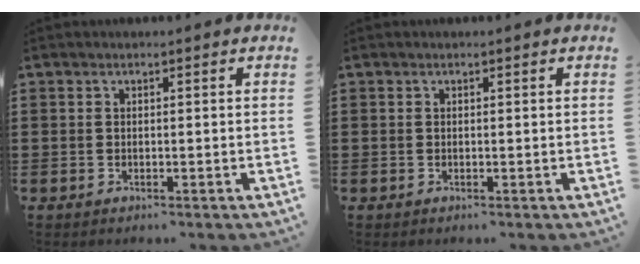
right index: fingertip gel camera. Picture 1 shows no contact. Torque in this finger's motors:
{"motor_torque": [-0.15, 0.33, -0.41, -0.09]}